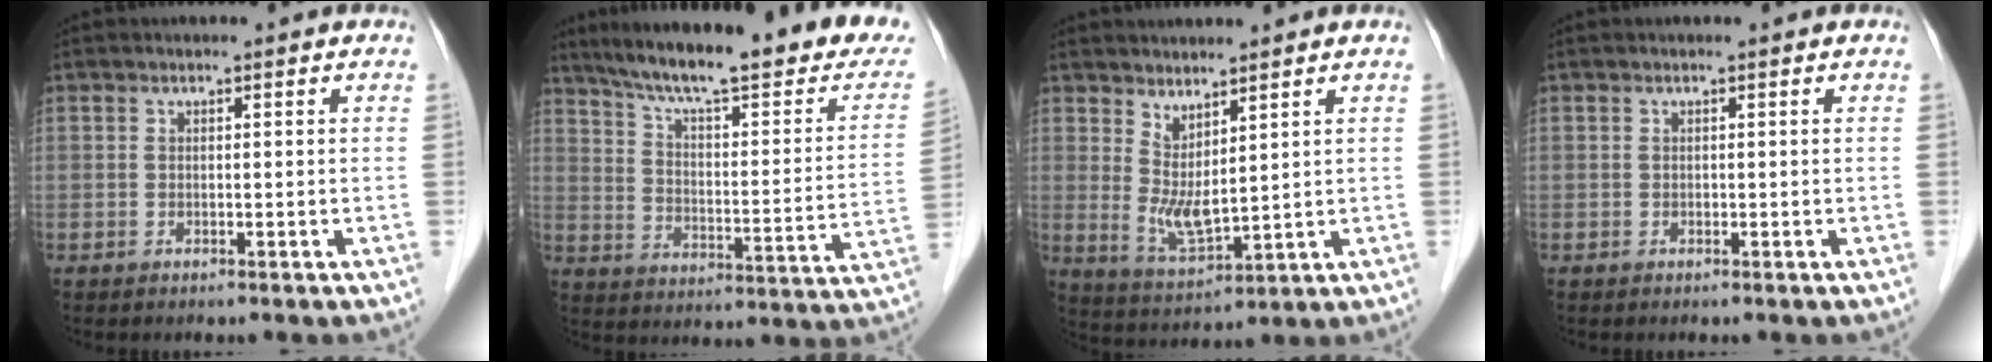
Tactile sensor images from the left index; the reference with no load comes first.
{"total": 27.0, "force": [21.9, 3.8, 15.3], "torque": [-0.229, -0.031, 0.290]}
{"total": 5.3, "force": [2.6, 1.4, 4.4], "torque": [-0.100, -0.017, 0.067]}
{"total": 0.0}